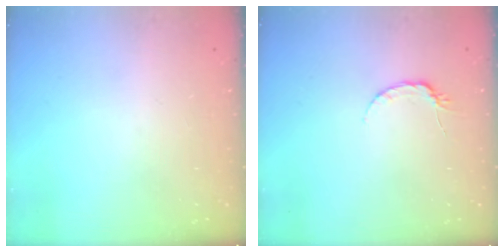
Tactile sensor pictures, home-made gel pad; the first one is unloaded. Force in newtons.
{"total": 5.3, "press": 5.2, "slide": 0.6}